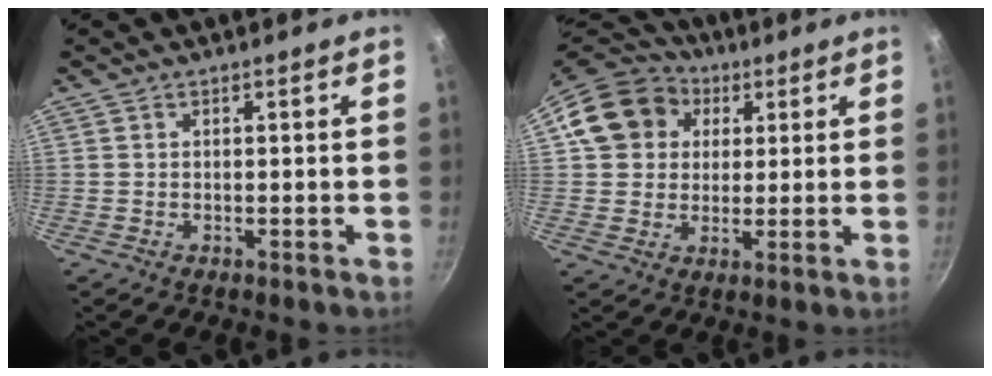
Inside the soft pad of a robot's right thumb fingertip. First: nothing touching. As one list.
[{"total": 14.3, "force": [4.2, 12.2, 6.2], "torque": [-0.098, 0.025, 0.062]}]